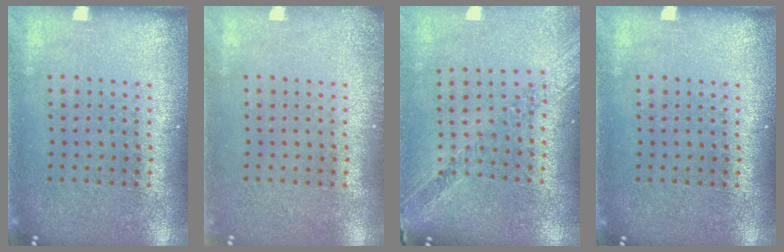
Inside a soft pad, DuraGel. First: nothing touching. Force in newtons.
{"total": 0.9, "press": 0.8, "slide": 0.2}
{"total": 1.1, "press": 1.1, "slide": 0.0}
{"total": 0.0}